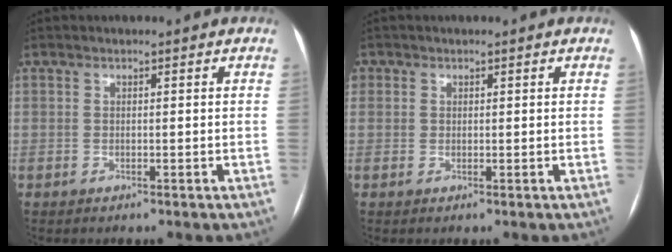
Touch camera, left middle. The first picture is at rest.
{"total": 1.1, "force": [0.3, 1.0, 0.1], "torque": [0.007, 0.001, 0.002]}